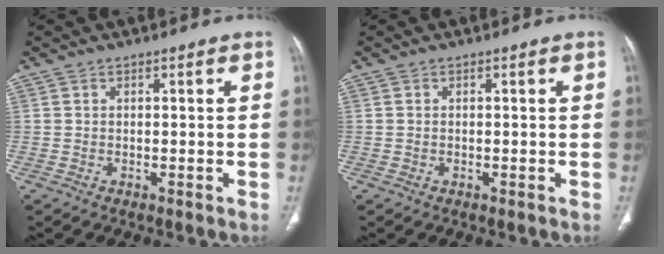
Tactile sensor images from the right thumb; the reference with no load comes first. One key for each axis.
{"total": 0.0}